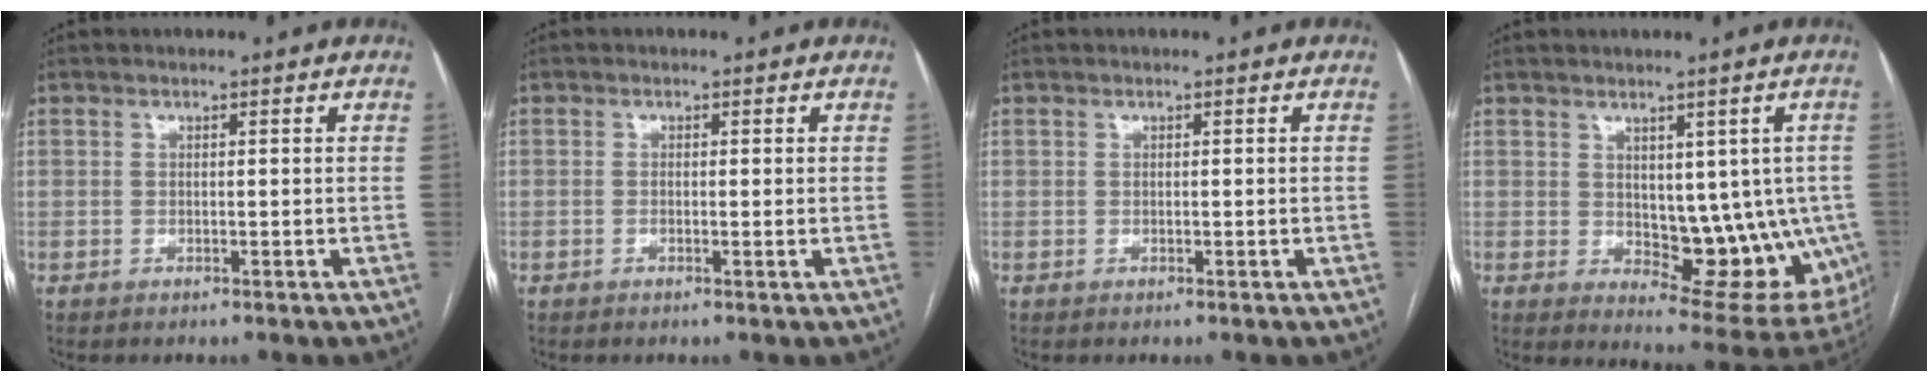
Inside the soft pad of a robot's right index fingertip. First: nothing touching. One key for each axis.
{"total": 0.9, "fx": -0.1, "fy": 0.2, "fz": 0.8, "tx": -0.014, "ty": -0.002, "tz": -0.002}
{"total": 0.0}
{"total": 13.0, "fx": -0.4, "fy": 6.8, "fz": 11.1, "tx": -0.116, "ty": 0.001, "tz": 0.015}